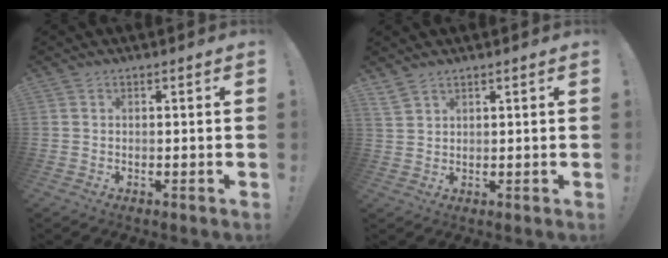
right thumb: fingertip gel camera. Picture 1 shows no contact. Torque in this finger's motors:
{"motor_torque": [-0.43, -0.01, -0.24, 0.40, 0.02]}